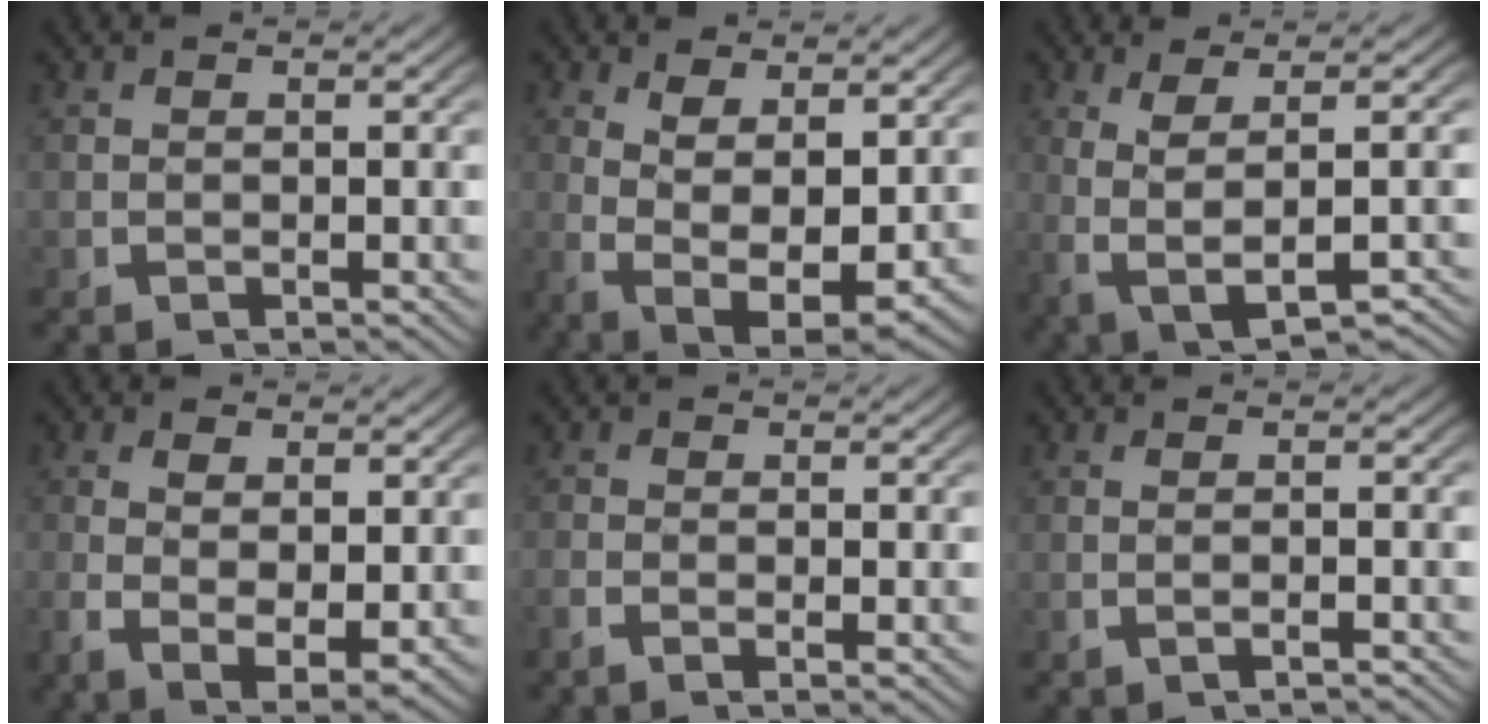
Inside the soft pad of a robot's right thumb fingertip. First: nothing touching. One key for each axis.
{"total": 8.3, "fx": -1.1, "fy": 5.2, "fz": 6.4, "tx": -0.140, "ty": -0.047, "tz": 0.002}
{"total": 7.5, "fx": -0.5, "fy": 3.7, "fz": 6.5, "tx": -0.149, "ty": -0.023, "tz": 0.015}
{"total": 5.3, "fx": -0.5, "fy": 3.0, "fz": 4.4, "tx": -0.102, "ty": -0.030, "tz": 0.010}
{"total": 1.0, "fx": -0.5, "fy": 0.2, "fz": 0.9, "tx": -0.022, "ty": -0.003, "tz": -0.012}
{"total": 1.4, "fx": -0.7, "fy": -0.1, "fz": 1.3, "tx": -0.032, "ty": 0.003, "tz": -0.008}